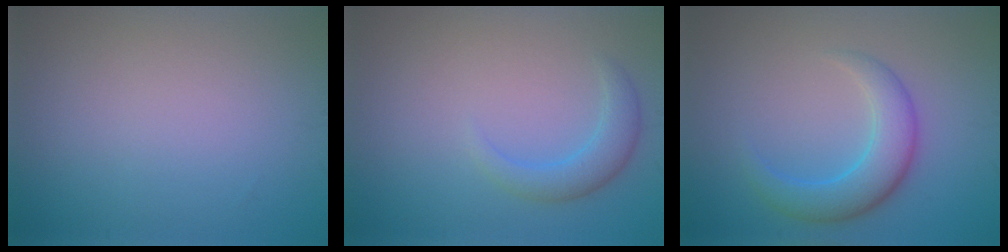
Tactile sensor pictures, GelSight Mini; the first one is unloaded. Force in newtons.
{"total": 2.5, "press": 2.5, "slide": 0.1}
{"total": 4.4, "press": 4.4, "slide": 0.3}